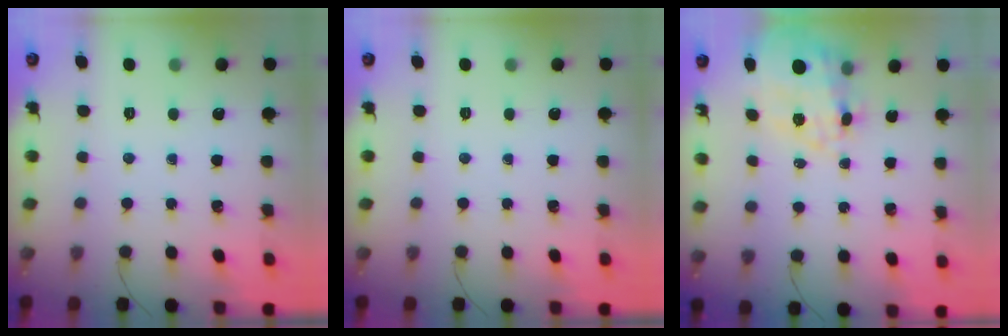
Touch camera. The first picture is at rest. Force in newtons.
{"total": 0.0}
{"total": 15.7, "press": 15.3, "slide": 3.9}